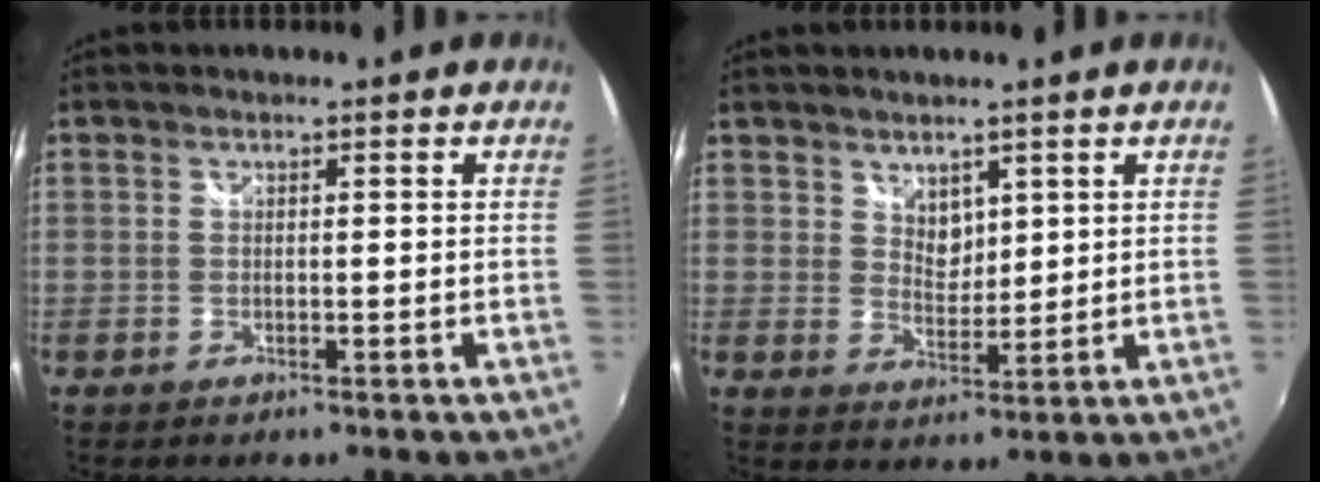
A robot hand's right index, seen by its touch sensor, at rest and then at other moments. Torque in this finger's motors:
{"motor_torque": [0.00, 0.06, -0.01, 0.00]}